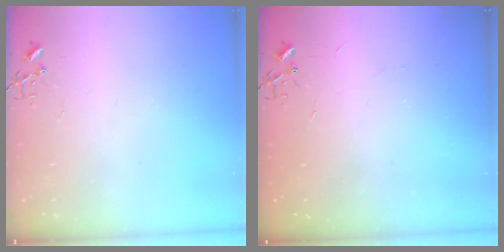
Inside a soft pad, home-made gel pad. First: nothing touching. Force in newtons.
{"total": 1.9, "press": 1.9, "slide": 0.3}